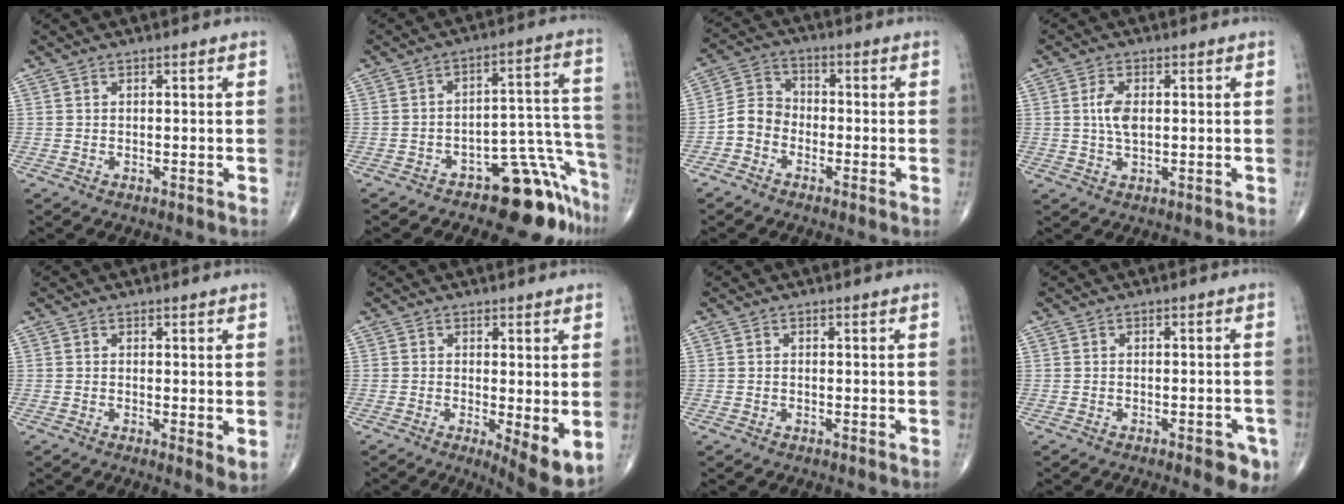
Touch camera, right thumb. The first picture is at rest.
{"total": 13.5, "force": [-10.1, 5.5, 7.0], "torque": [-0.020, 0.129, -0.146]}
{"total": 5.7, "force": [-2.5, 4.6, 2.4], "torque": [-0.029, 0.026, -0.061]}
{"total": 4.6, "force": [0.5, 2.3, 3.9], "torque": [-0.083, 0.000, 0.010]}
{"total": 2.8, "force": [-0.1, 0.8, 2.7], "torque": [-0.044, -0.012, -0.007]}
{"total": 6.9, "force": [-1.0, 2.0, 6.5], "torque": [-0.096, -0.021, -0.015]}
{"total": 0.0}
{"total": 5.1, "force": [-2.7, 1.9, 3.9], "torque": [-0.035, 0.009, -0.030]}